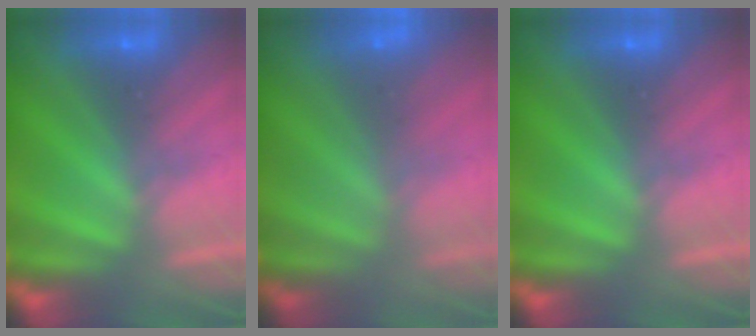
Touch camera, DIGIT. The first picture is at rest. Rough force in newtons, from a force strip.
{"total": 2.9}
{"total": 0.0}